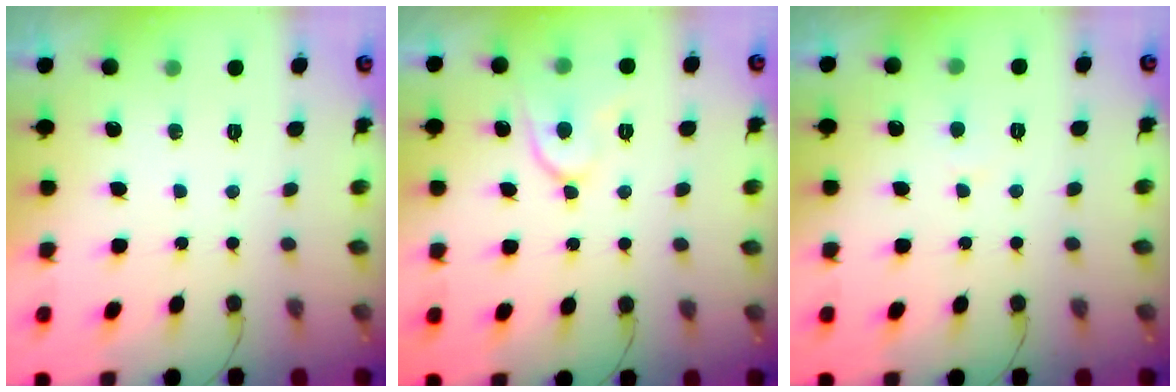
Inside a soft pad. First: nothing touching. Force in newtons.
{"total": 8.8, "press": 8.7, "slide": 0.9}
{"total": 1.1, "press": 1.1, "slide": 0.1}